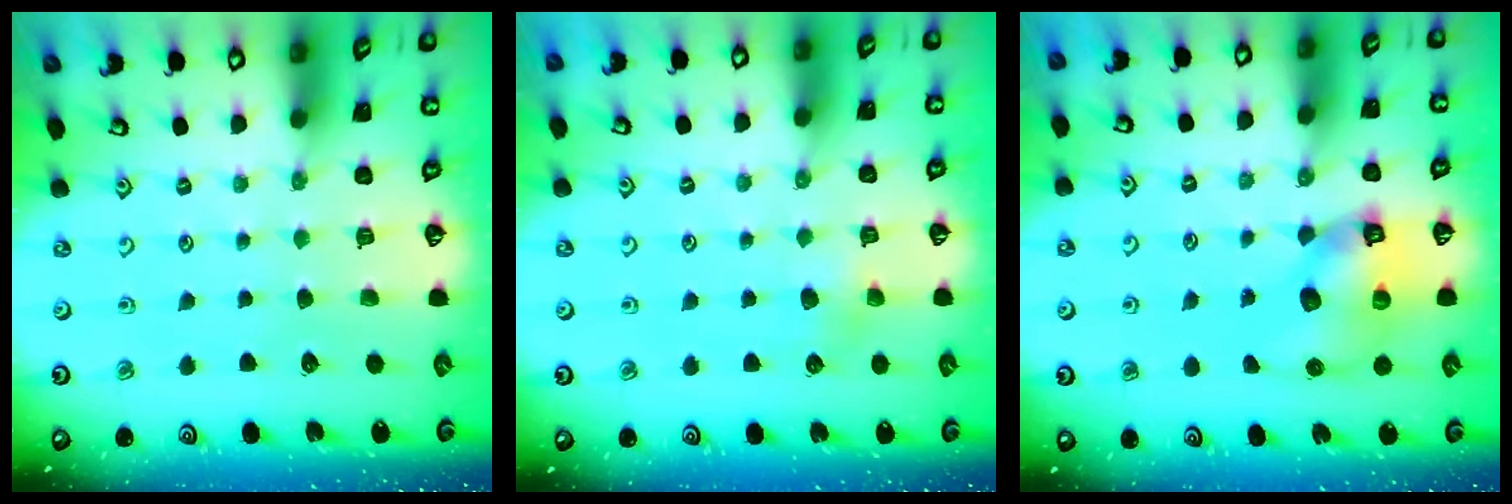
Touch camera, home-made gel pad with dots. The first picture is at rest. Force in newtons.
{"total": 4.0, "press": 3.9, "slide": 0.8}
{"total": 10.0, "press": 9.9, "slide": 1.5}